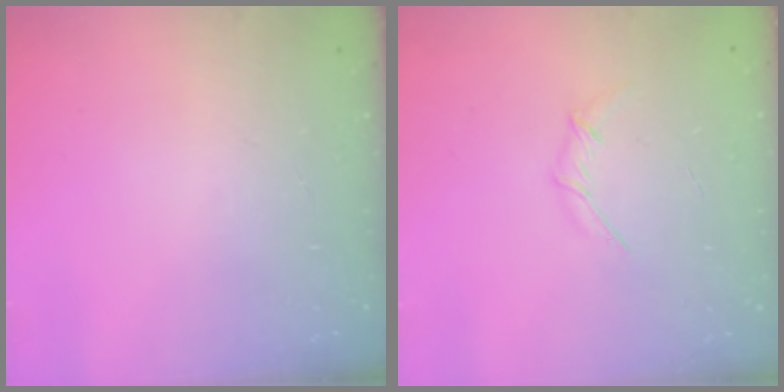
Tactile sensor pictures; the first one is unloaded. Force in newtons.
{"total": 3.1, "press": 3.0, "slide": 0.8}